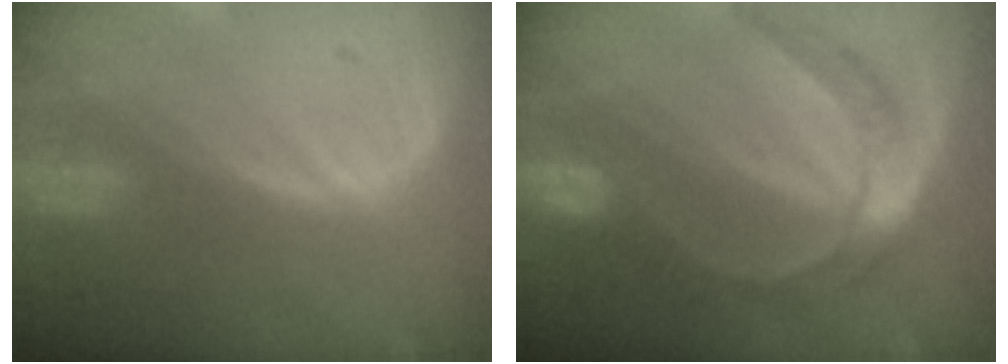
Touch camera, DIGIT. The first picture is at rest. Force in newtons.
{"total": 8.3, "press": 8.3, "slide": 0.9}